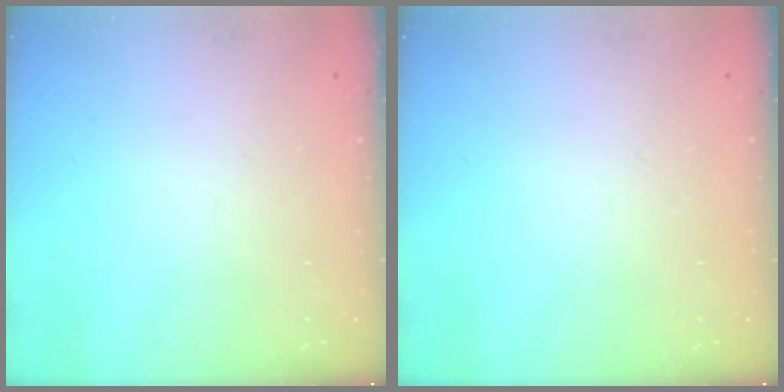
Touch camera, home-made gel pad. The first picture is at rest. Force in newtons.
{"total": 0.0}